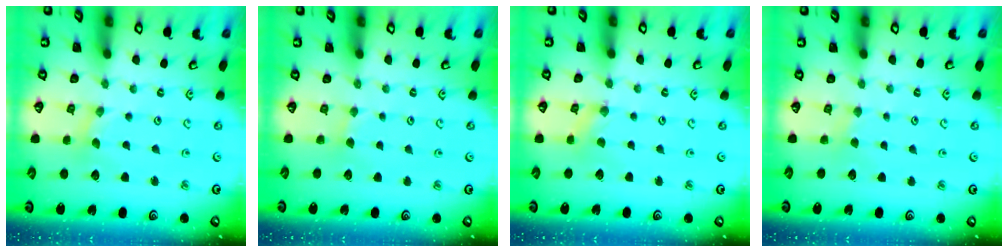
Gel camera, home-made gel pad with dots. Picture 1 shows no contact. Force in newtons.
{"total": 1.5, "press": 1.5, "slide": 0.2}
{"total": 0.0}
{"total": 2.0, "press": 2.0, "slide": 0.3}